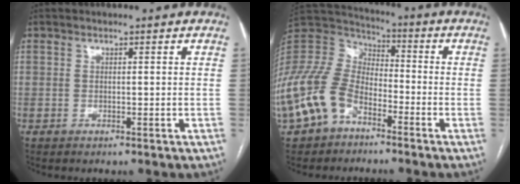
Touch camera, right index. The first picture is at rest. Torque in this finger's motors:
{"motor_torque": [1.76, -0.38, 1.05, 0.13]}